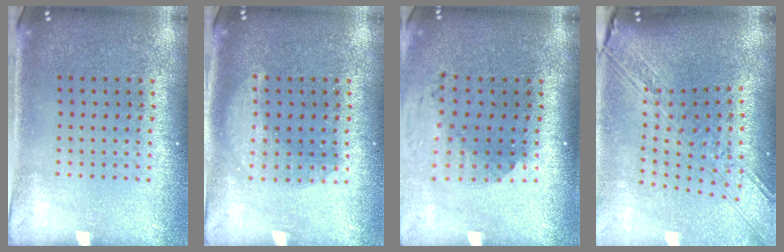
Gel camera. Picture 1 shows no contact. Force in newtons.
{"total": 2.3, "press": 2.3, "slide": 0.3}
{"total": 1.9, "press": 1.5, "slide": 1.2}
{"total": 3.3, "press": 2.5, "slide": 2.2}